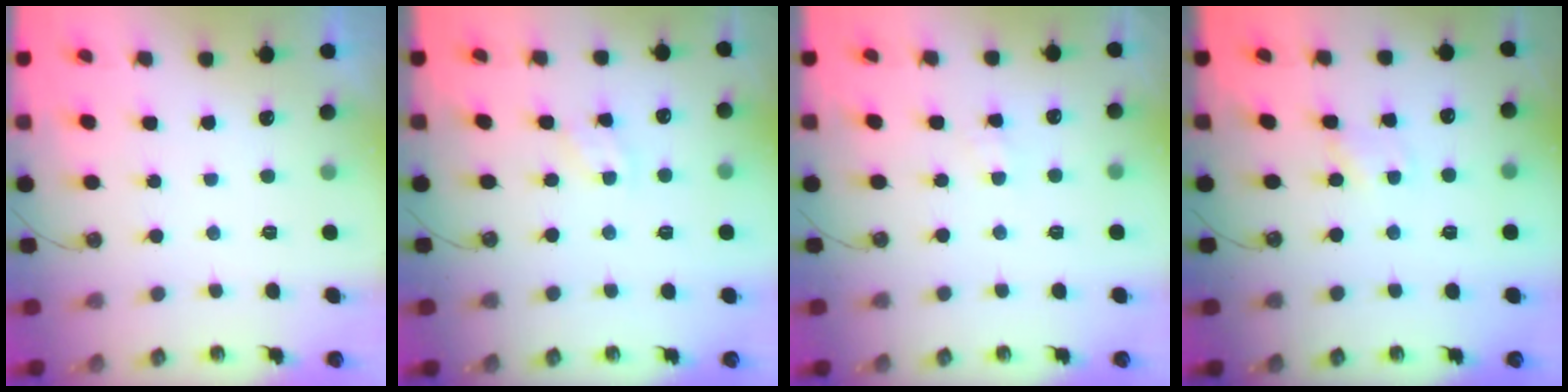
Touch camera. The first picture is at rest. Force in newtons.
{"total": 3.1, "press": 3.0, "slide": 0.4}
{"total": 3.8, "press": 3.8, "slide": 0.6}
{"total": 1.1, "press": 1.1, "slide": 0.2}